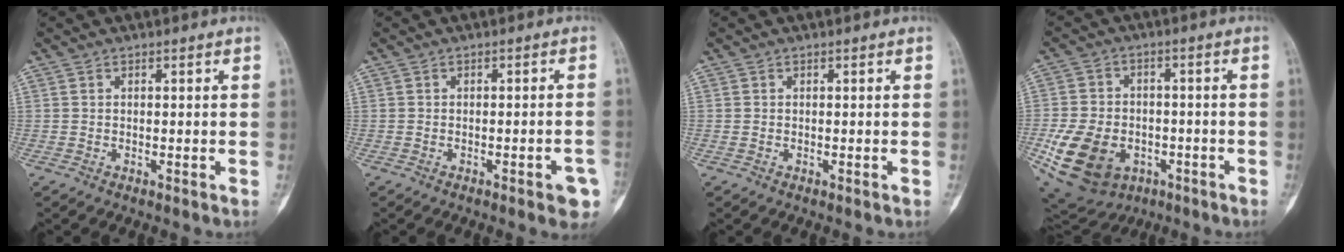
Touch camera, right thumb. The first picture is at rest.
{"total": 4.5, "force": [-2.2, 1.2, 3.7], "torque": [-0.037, 0.013, -0.023]}
{"total": 0.0}
{"total": 16.7, "force": [-5.6, 12.0, 10.1], "torque": [-0.198, 0.012, -0.080]}